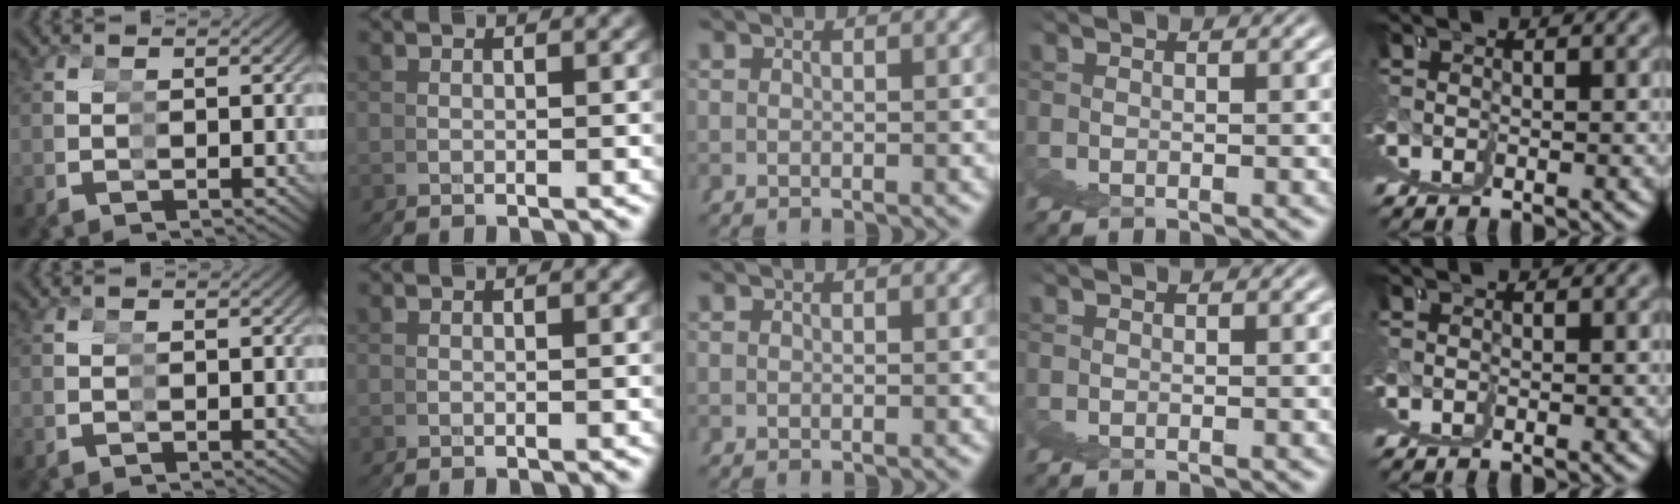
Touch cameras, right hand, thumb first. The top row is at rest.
{}